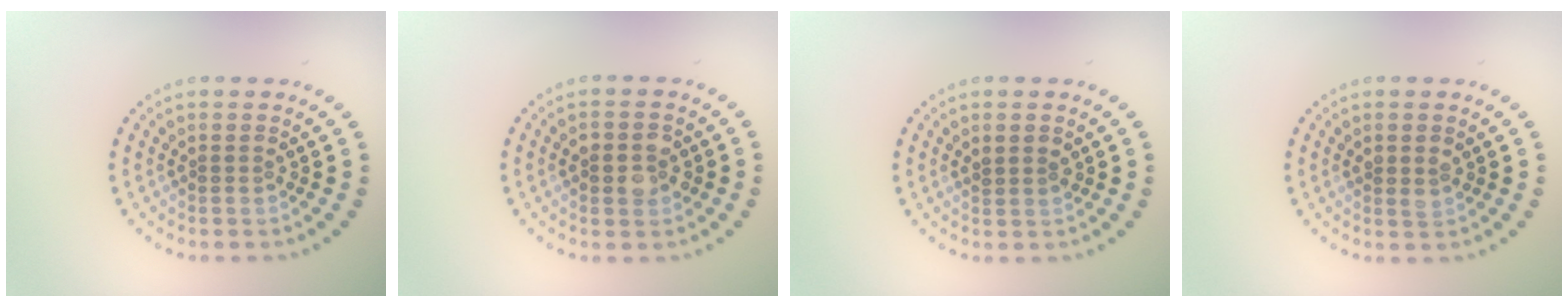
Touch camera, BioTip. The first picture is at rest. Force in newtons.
{"total": 2.7, "press": 2.7, "slide": 0.2}
{"total": 1.0, "press": 0.9, "slide": 0.5}
{"total": 1.1, "press": 1.0, "slide": 0.3}